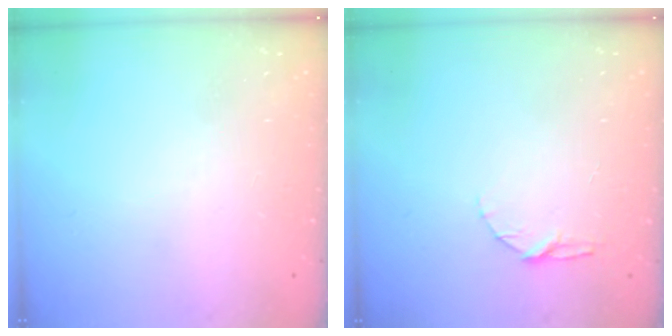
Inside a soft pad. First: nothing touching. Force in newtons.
{"total": 5.2, "press": 5.2, "slide": 0.6}